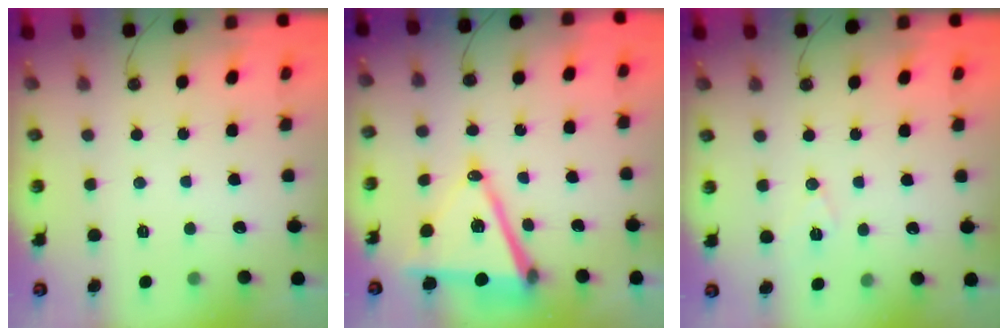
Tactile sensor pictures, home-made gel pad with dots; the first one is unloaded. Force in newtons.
{"total": 14.6, "press": 14.1, "slide": 3.8}
{"total": 7.2, "press": 5.6, "slide": 4.6}